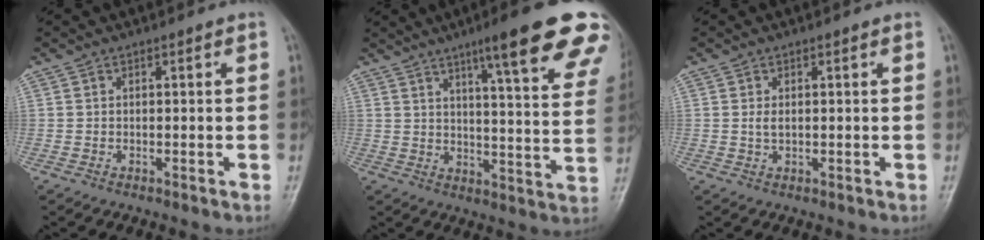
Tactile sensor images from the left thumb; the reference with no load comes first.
{"total": 21.8, "force": [13.8, 3.0, 16.6], "torque": [-0.197, -0.050, 0.172]}
{"total": 1.6, "force": [0.4, 0.8, 1.4], "torque": [-0.026, -0.003, 0.009]}